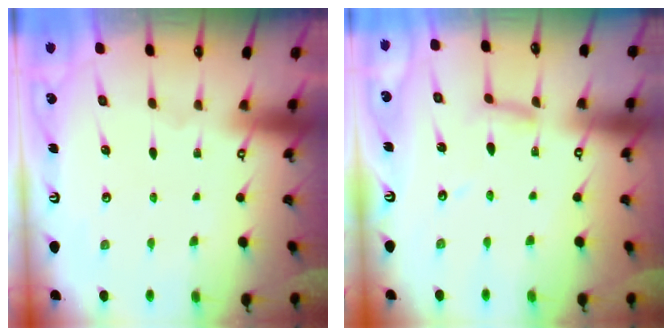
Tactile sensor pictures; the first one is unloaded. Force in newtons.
{"total": 5.1, "press": 5.1, "slide": 0.4}